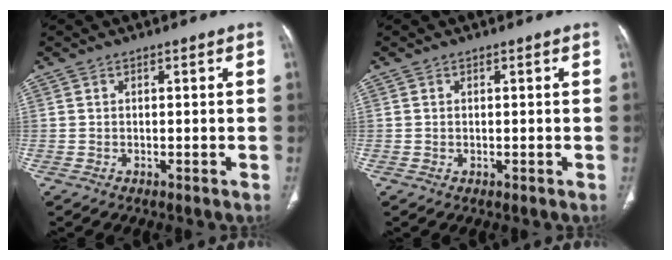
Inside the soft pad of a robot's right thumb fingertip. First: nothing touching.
{"total": 0.0}